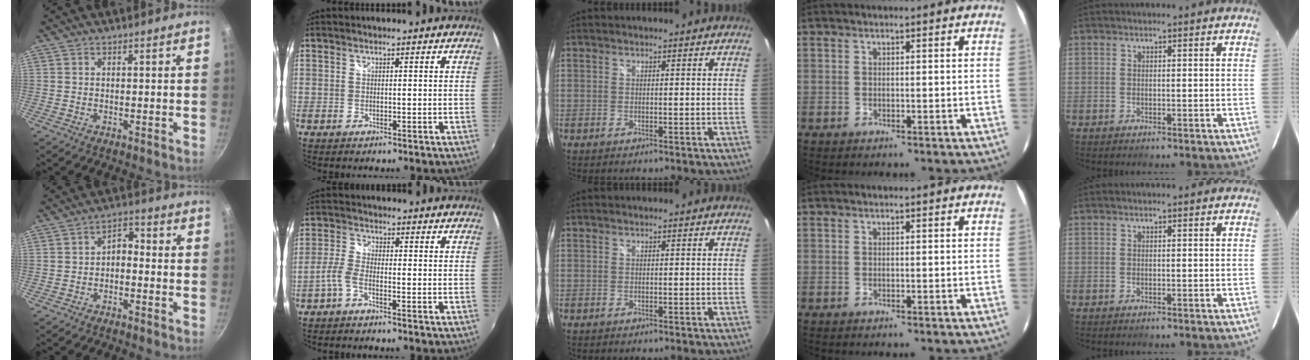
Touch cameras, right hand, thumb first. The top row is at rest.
{"thumb": {"total": 3.6, "force": [-1.2, 2.3, 2.5], "torque": [-0.027, 0.025, -0.024]}, "index": {"total": 3.0, "force": [-1.9, 0.9, 2.2], "torque": [-0.060, 0.007, -0.044]}}